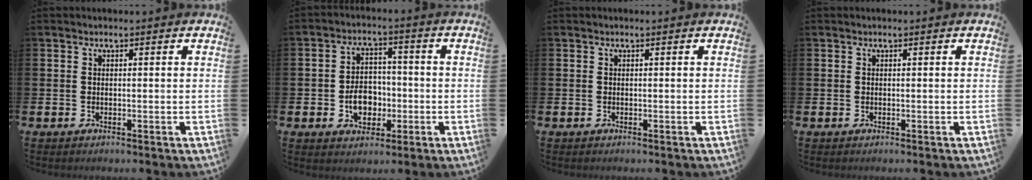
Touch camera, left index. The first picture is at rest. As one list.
[{"total": 5.7, "force": [-1.5, 4.3, 3.4], "torque": [-0.058, 0.010, -0.029]}, {"total": 0.0}, {"total": 0.0}]